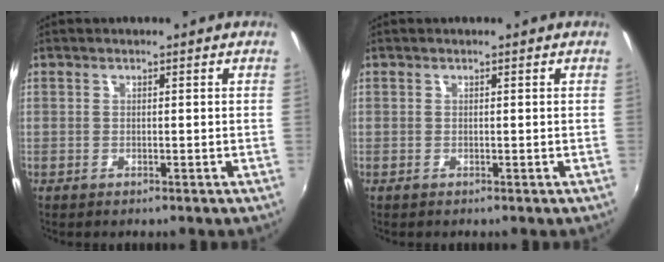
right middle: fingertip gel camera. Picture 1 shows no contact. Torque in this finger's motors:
{"motor_torque": [0.00, 0.00, 0.00, 0.00]}